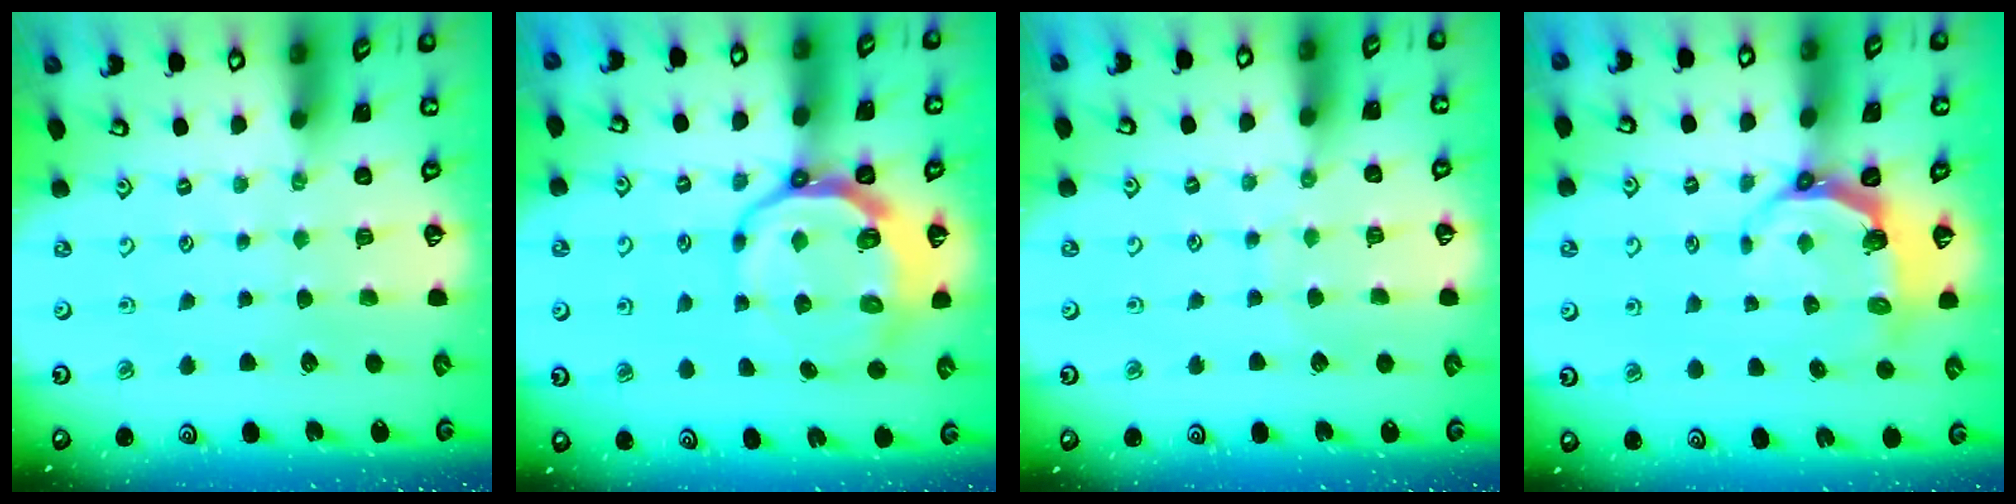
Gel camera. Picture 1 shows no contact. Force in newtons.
{"total": 10.4, "press": 9.6, "slide": 3.9}
{"total": 4.8, "press": 4.7, "slide": 0.6}
{"total": 5.2, "press": 3.8, "slide": 3.5}